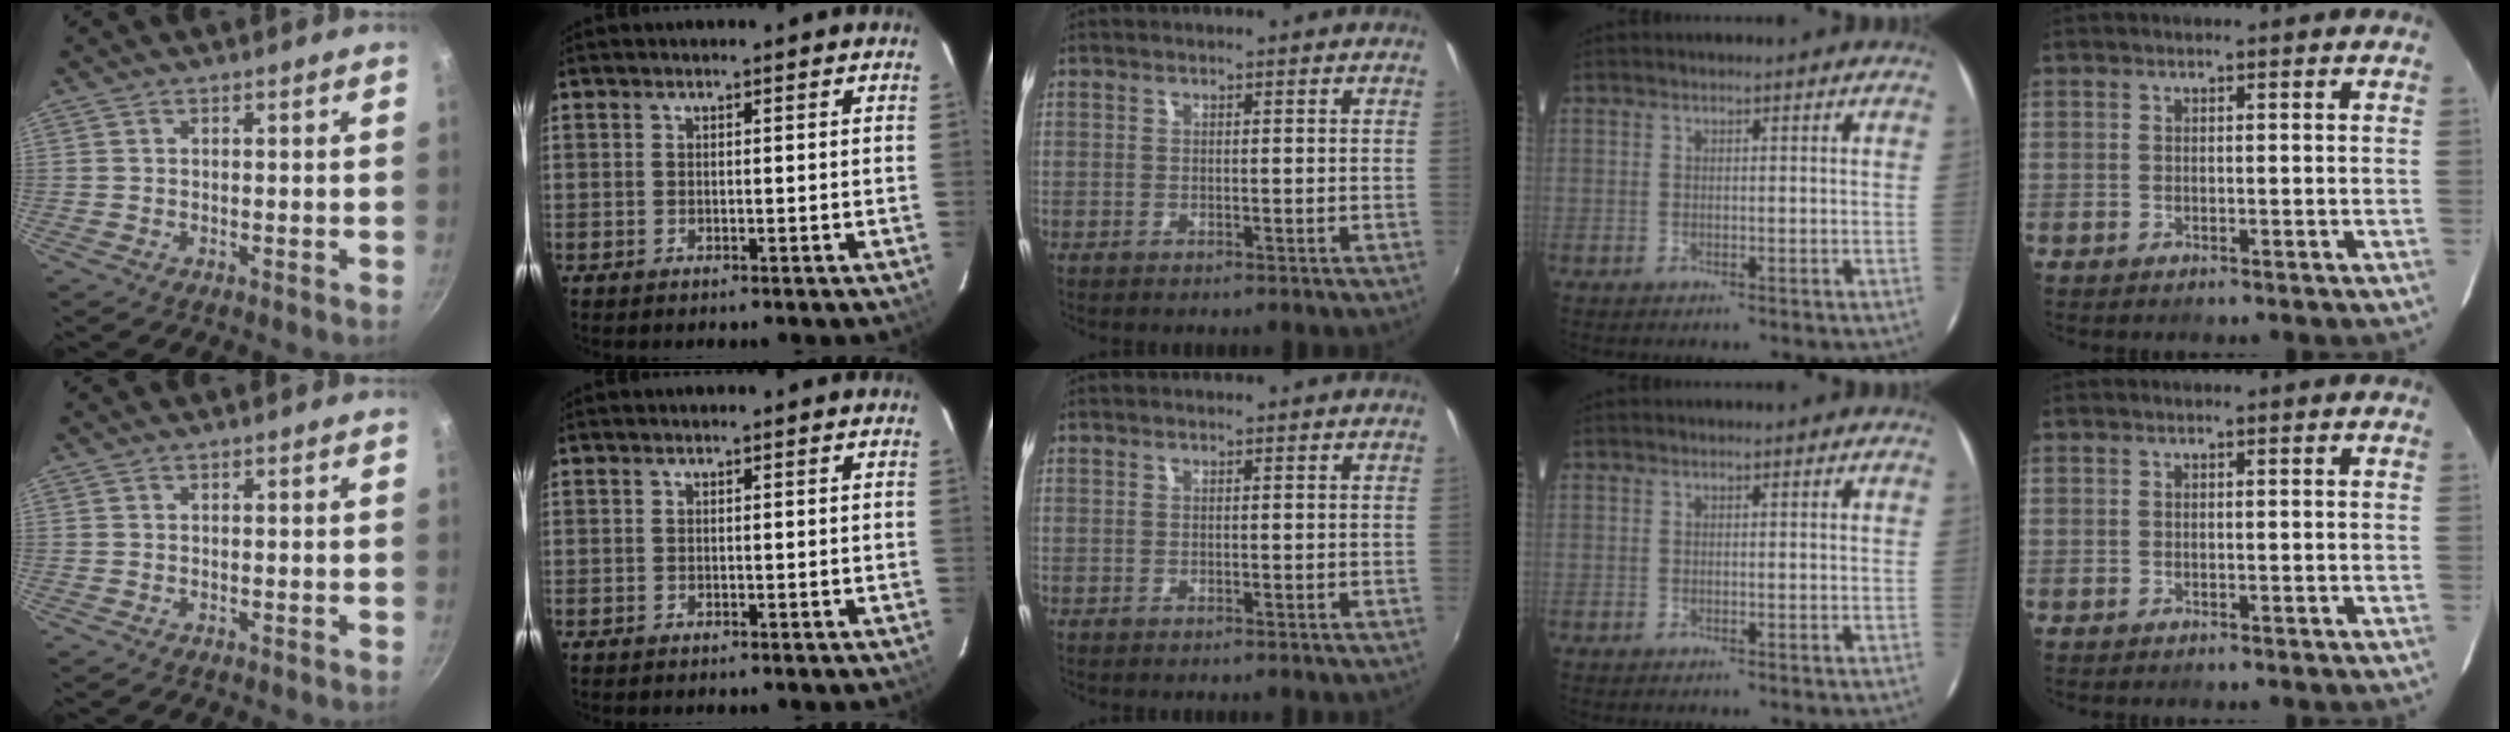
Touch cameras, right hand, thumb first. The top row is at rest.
{}